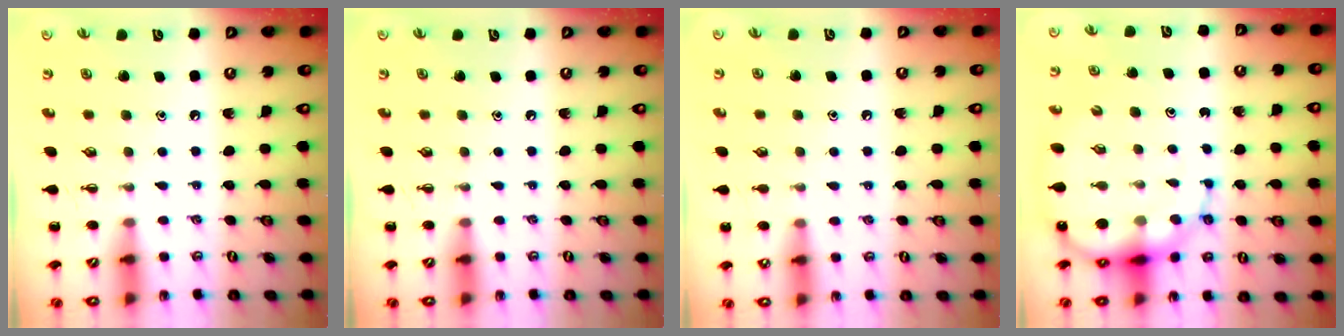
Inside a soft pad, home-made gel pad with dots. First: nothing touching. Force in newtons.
{"total": 0.0}
{"total": 6.2, "press": 5.9, "slide": 2.1}
{"total": 13.3, "press": 12.8, "slide": 3.7}